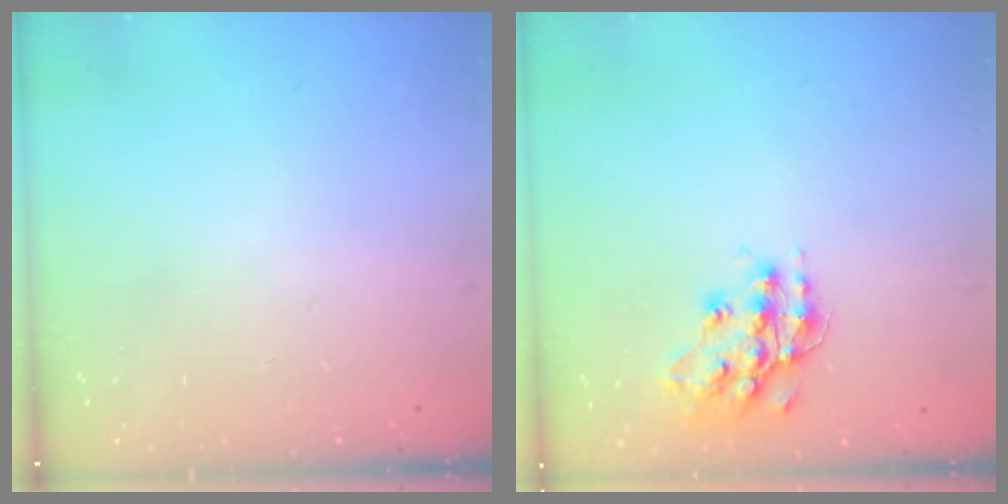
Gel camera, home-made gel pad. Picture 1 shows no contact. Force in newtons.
{"total": 14.4, "press": 14.4, "slide": 0.7}